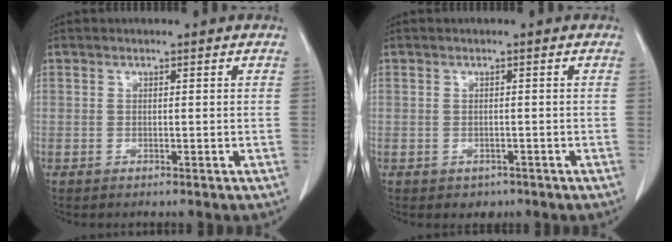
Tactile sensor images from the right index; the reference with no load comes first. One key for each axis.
{"total": 1.6, "fx": -0.9, "fy": 1.3, "fz": 0.4, "tx": -0.004, "ty": 0.002, "tz": -0.007}